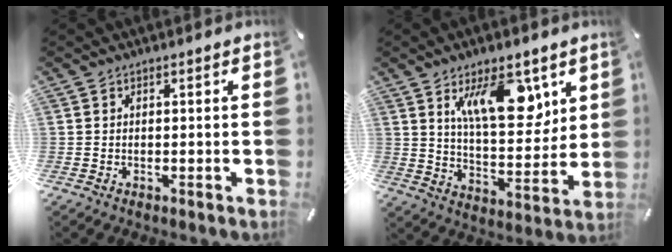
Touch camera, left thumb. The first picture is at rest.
{"total": 15.6, "force": [8.1, 7.4, 11.1], "torque": [-0.171, -0.032, 0.139]}